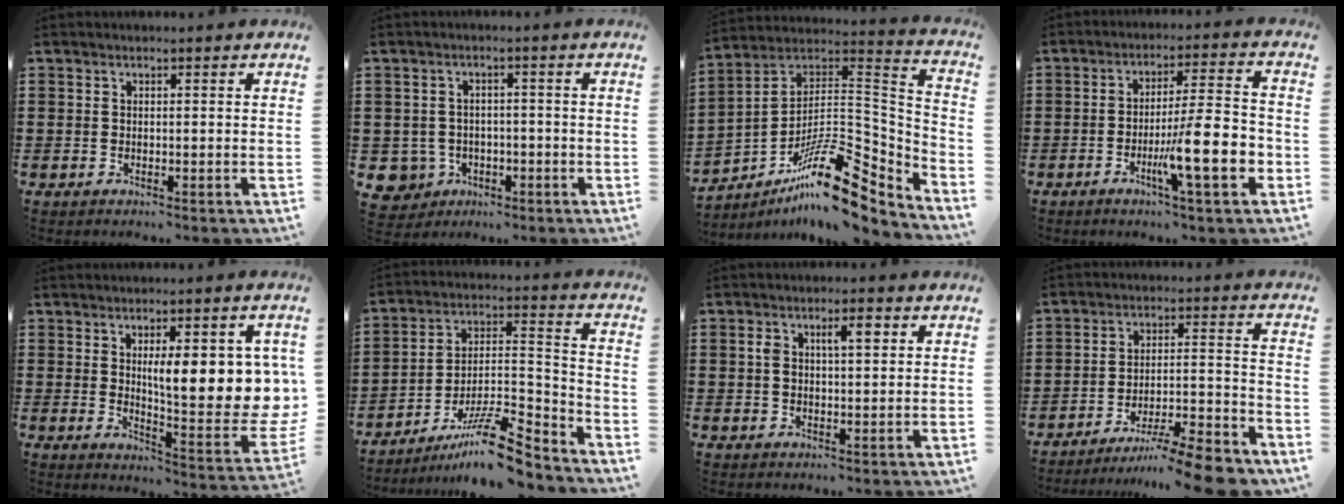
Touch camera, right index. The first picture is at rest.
{"total": 4.2, "force": [-1.9, 3.7, 0.9], "torque": [-0.040, 0.004, -0.040]}
{"total": 15.9, "force": [-10.5, 5.1, 10.9], "torque": [-0.166, 0.024, -0.188]}
{"total": 12.1, "force": [-4.2, 1.8, 11.2], "torque": [-0.177, -0.007, -0.075]}
{"total": 12.2, "force": [3.2, 3.8, 11.2], "torque": [-0.162, -0.020, 0.052]}
{"total": 11.2, "force": [-9.0, 1.5, 6.4], "torque": [-0.099, 0.025, -0.172]}
{"total": 4.0, "force": [1.2, 1.4, 3.5], "torque": [-0.057, 0.005, 0.013]}
{"total": 9.9, "force": [-8.5, 0.5, 5.0], "torque": [-0.065, 0.020, -0.163]}